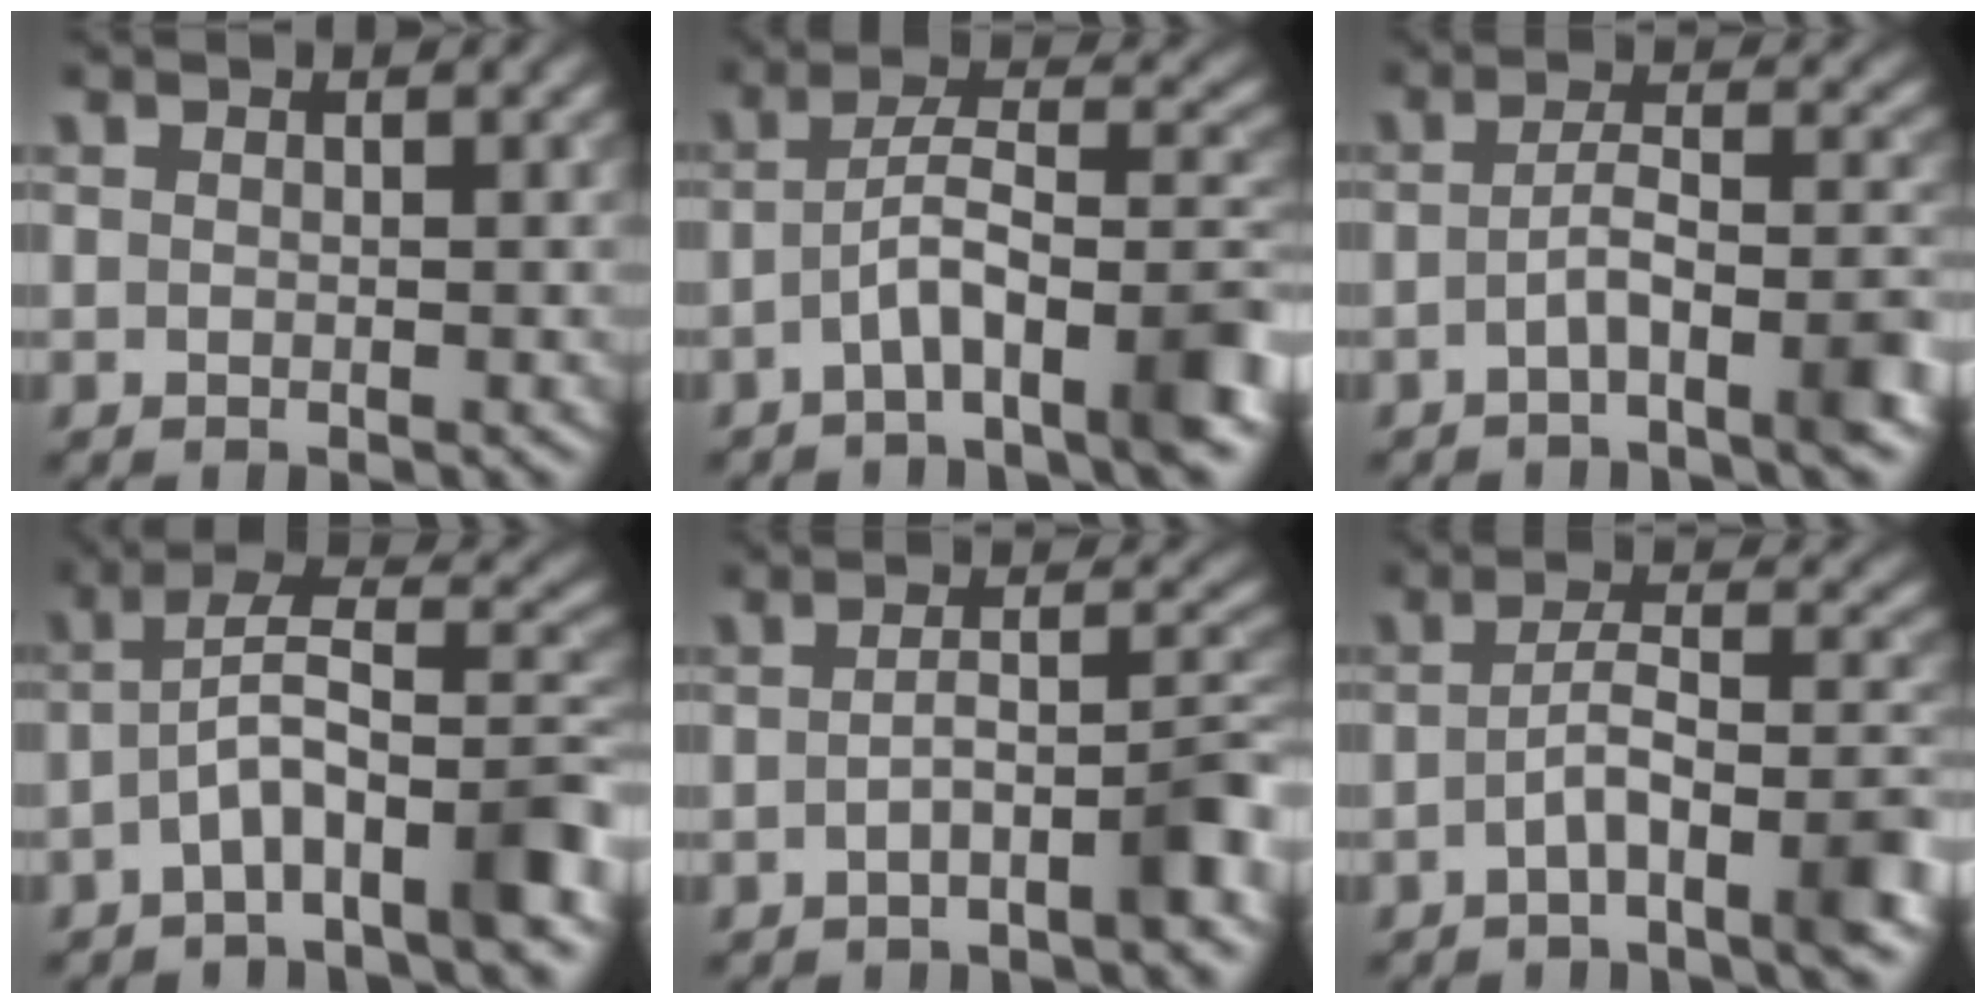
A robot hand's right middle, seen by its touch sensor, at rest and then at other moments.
{"total": 6.9, "force": [-3.0, 2.1, 5.8], "torque": [-0.094, 0.017, -0.054]}
{"total": 4.5, "force": [-1.9, 1.1, 3.9], "torque": [-0.060, 0.011, -0.039]}
{"total": 7.4, "force": [-3.5, 2.3, 6.1], "torque": [-0.098, 0.024, -0.065]}
{"total": 3.9, "force": [-1.8, 1.0, 3.3], "torque": [-0.051, 0.016, -0.034]}
{"total": 5.2, "force": [-2.3, 1.4, 4.4], "torque": [-0.072, 0.013, -0.045]}